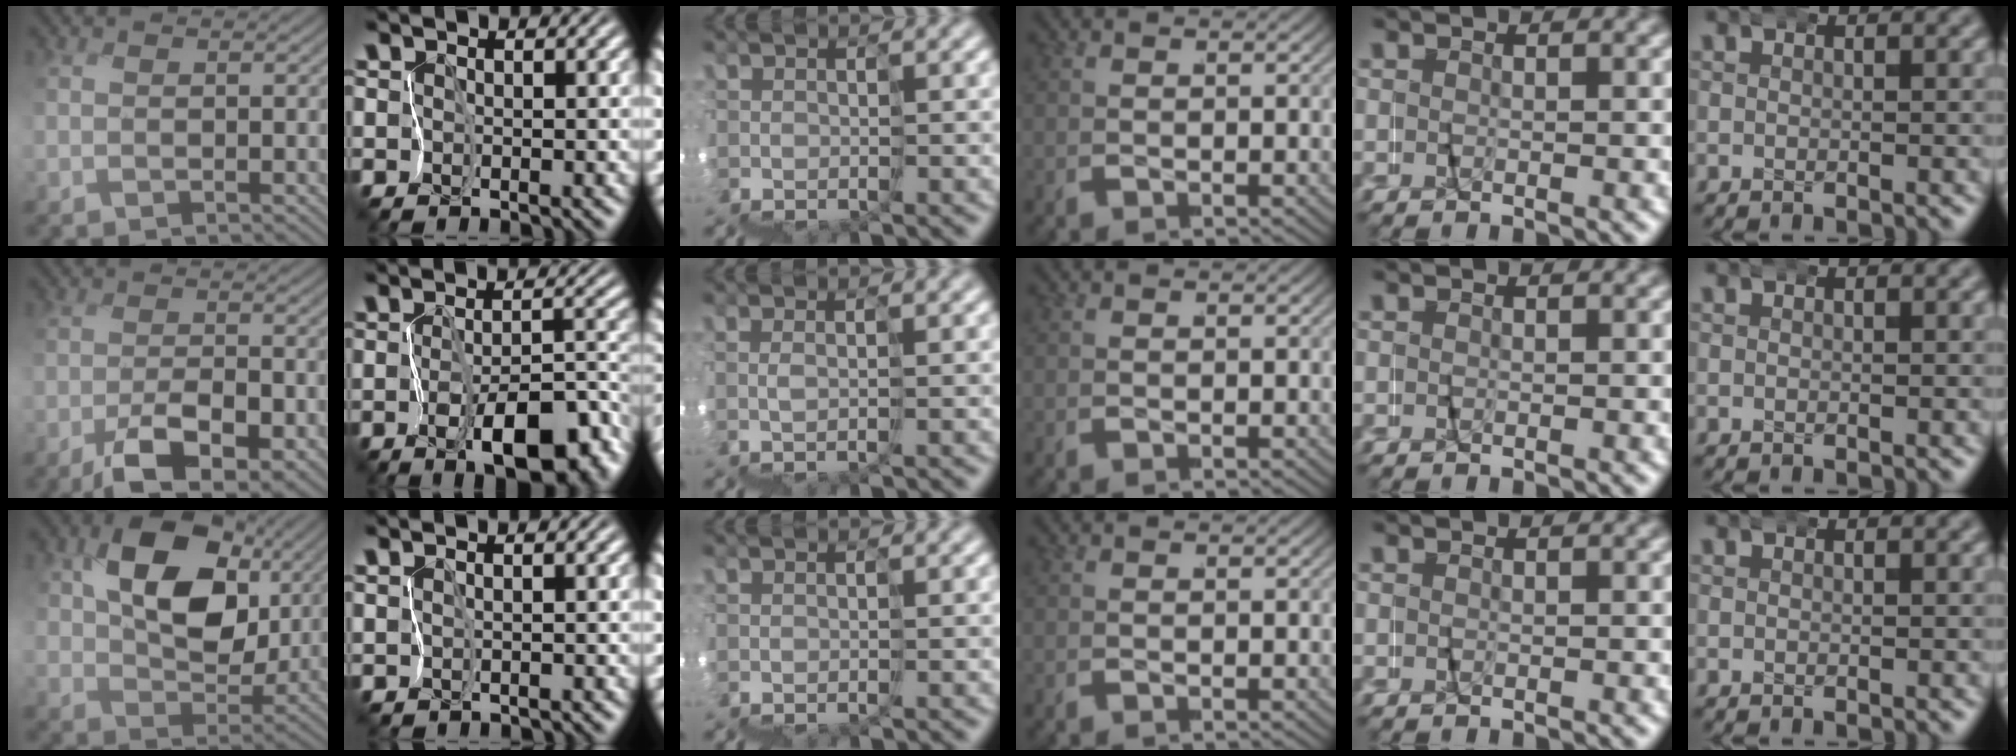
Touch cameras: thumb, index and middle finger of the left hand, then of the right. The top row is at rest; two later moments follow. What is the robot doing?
{"motion": "wrap", "object": "napkin"}